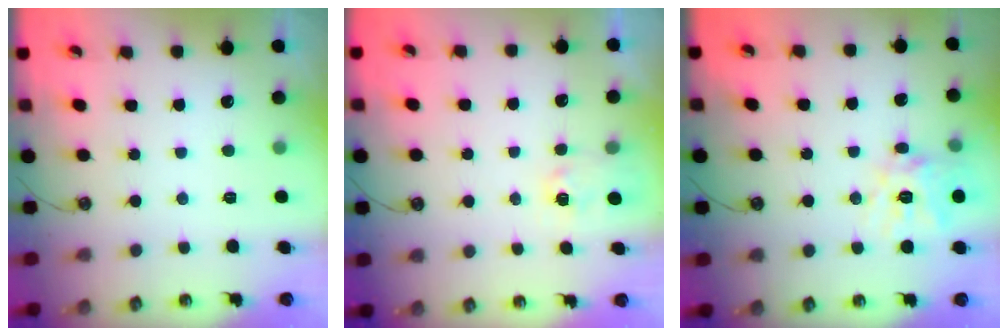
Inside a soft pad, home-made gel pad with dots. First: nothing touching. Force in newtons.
{"total": 2.6, "press": 2.6, "slide": 0.4}
{"total": 13.5, "press": 13.4, "slide": 1.7}